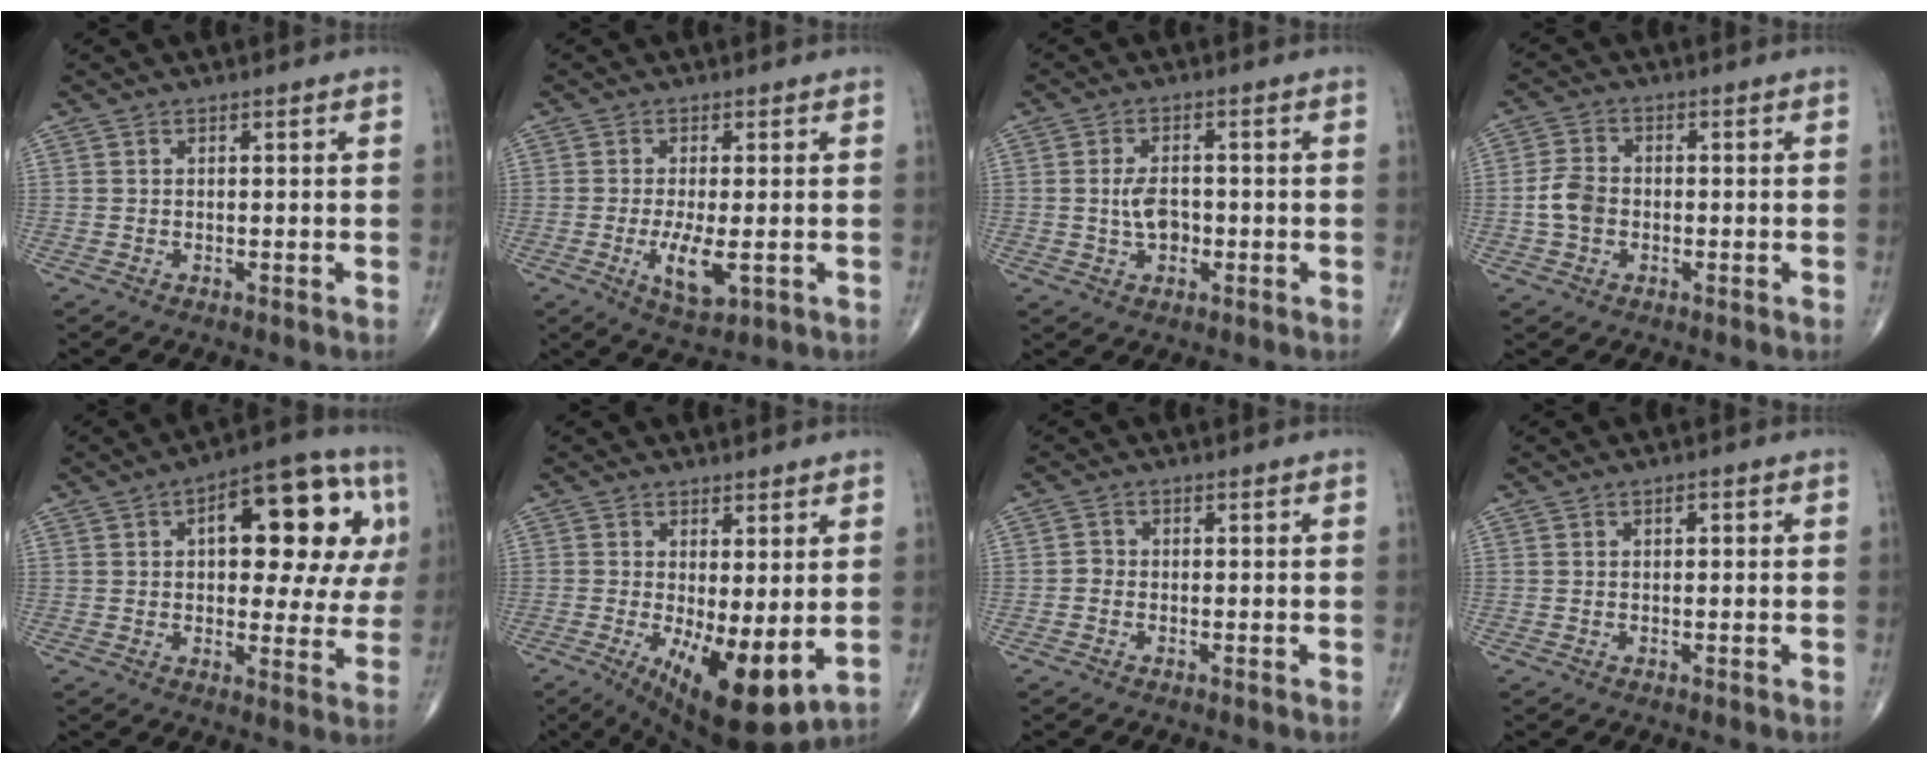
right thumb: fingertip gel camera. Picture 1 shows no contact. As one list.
[{"total": 6.2, "force": [-1.4, 2.1, 5.6], "torque": [-0.107, -0.016, -0.018]}, {"total": 4.6, "force": [-0.5, 2.9, 3.5], "torque": [-0.059, 0.007, -0.009]}, {"total": 5.0, "force": [-0.9, 3.8, 3.2], "torque": [-0.061, 0.013, -0.023]}, {"total": 19.9, "force": [5.7, 9.0, 16.8], "torque": [-0.181, 0.015, 0.068]}, {"total": 12.2, "force": [-1.9, 4.3, 11.2], "torque": [-0.173, -0.029, -0.014]}, {"total": 1.2, "force": [-0.4, 1.0, 0.4], "torque": [0.001, 0.004, -0.012]}, {"total": 1.2, "force": [0.4, 0.6, 0.9], "torque": [-0.012, 0.001, 0.005]}]